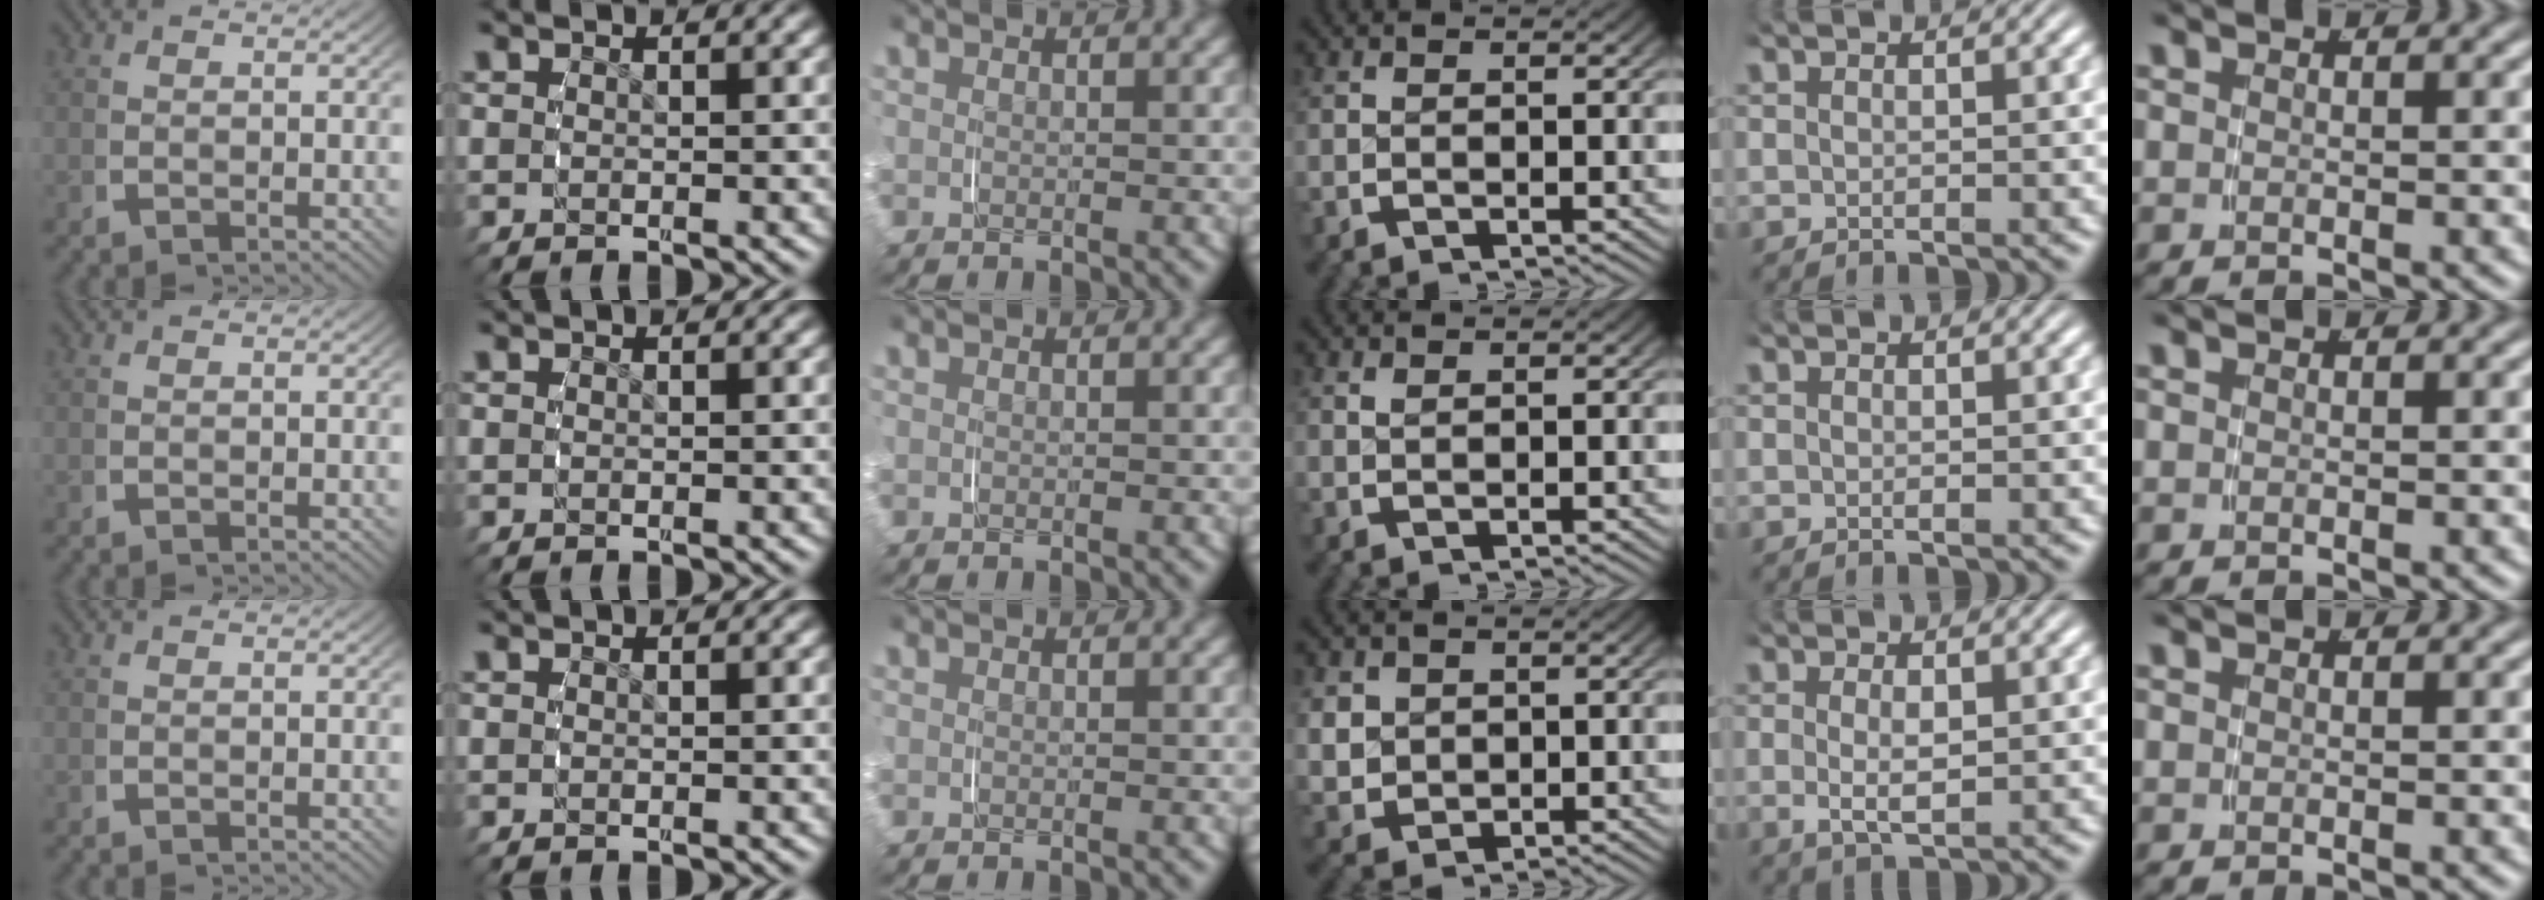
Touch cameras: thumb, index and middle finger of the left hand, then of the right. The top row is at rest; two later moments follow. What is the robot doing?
{"motion": "grasp_and_lifting", "object": "pen bag"}